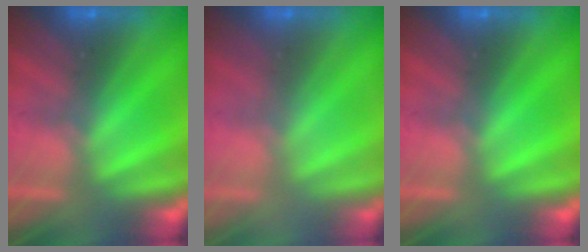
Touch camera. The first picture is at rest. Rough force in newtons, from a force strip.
{"total": 2.6}
{"total": 0.0}